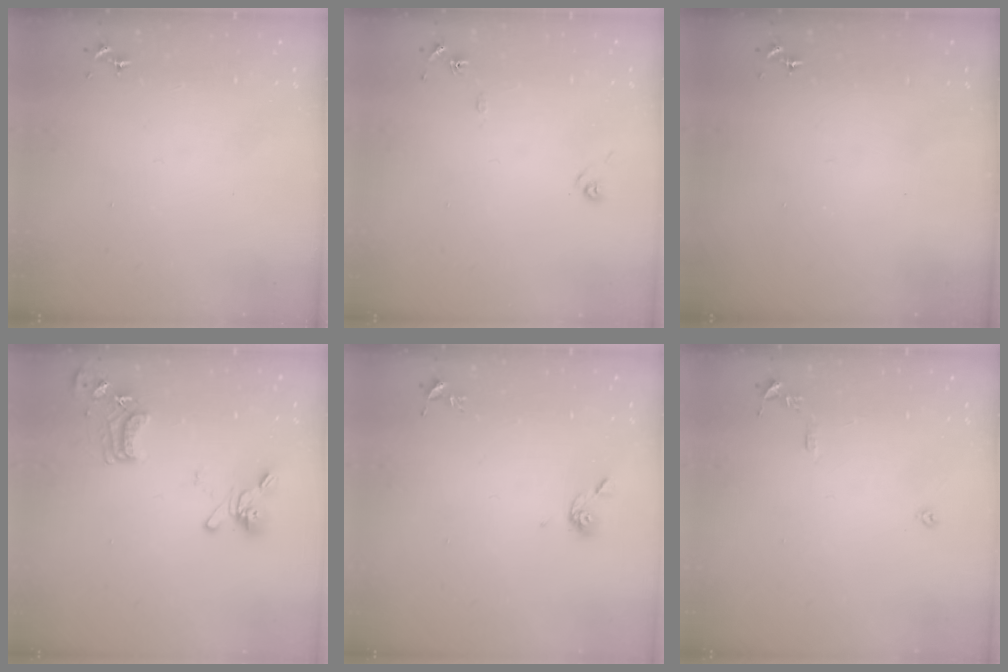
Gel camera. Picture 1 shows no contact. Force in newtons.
{"total": 6.5, "press": 6.5, "slide": 0.6}
{"total": 0.0}
{"total": 16.0, "press": 15.8, "slide": 1.9}
{"total": 6.1, "press": 6.0, "slide": 1.2}
{"total": 7.7, "press": 7.7, "slide": 0.8}